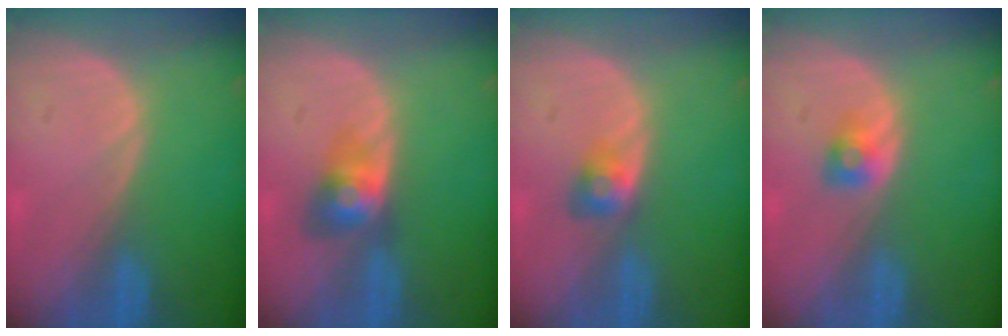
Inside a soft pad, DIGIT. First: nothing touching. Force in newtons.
{"total": 4.0, "press": 4.0, "slide": 0.2}
{"total": 2.8, "press": 2.6, "slide": 1.2}
{"total": 2.0, "press": 2.0, "slide": 0.3}